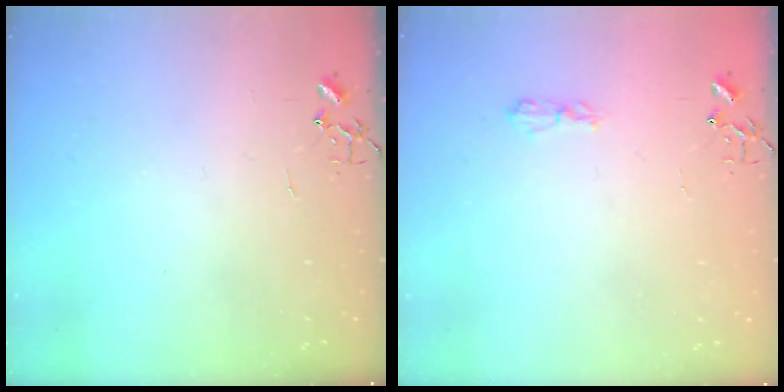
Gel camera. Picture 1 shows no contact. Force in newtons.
{"total": 5.4, "press": 5.4, "slide": 0.7}